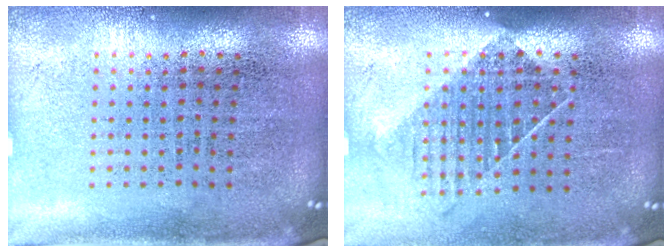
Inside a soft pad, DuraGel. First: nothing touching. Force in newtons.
{"total": 1.1, "press": 0.9, "slide": 0.6}